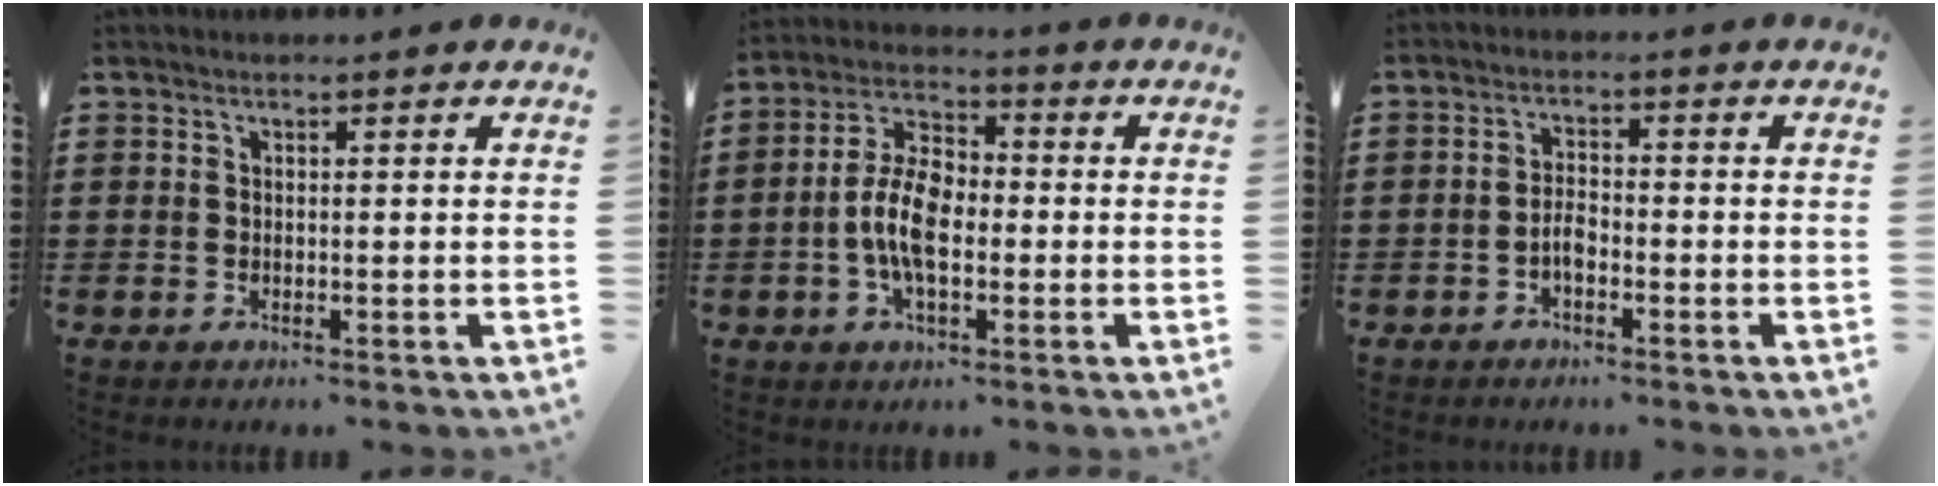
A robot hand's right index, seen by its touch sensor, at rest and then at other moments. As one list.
[{"total": 8.1, "force": [-1.5, 4.2, 6.7], "torque": [-0.152, 0.003, -0.034]}, {"total": 2.8, "force": [-1.2, 1.4, 2.0], "torque": [-0.047, 0.003, -0.026]}]